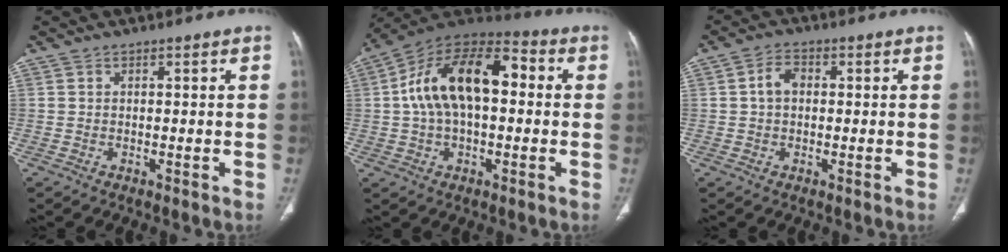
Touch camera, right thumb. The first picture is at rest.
{"total": 18.6, "force": [1.9, 10.3, 15.4], "torque": [-0.257, 0.043, 0.024]}
{"total": 4.0, "force": [0.4, 2.8, 2.8], "torque": [-0.049, 0.014, 0.004]}